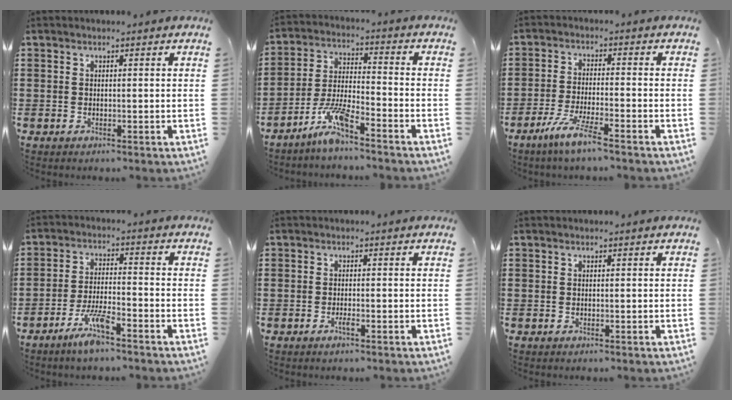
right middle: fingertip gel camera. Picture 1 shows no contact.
{"total": 7.3, "force": [-5.6, 0.7, 4.6], "torque": [-0.110, -0.012, -0.110]}
{"total": 5.8, "force": [-4.3, 0.1, 3.9], "torque": [-0.089, -0.014, -0.082]}
{"total": 6.3, "force": [-4.4, 0.9, 4.4], "torque": [-0.099, -0.006, -0.083]}
{"total": 1.4, "force": [-0.8, 0.1, 1.1], "torque": [-0.022, -0.006, -0.012]}
{"total": 0.0}